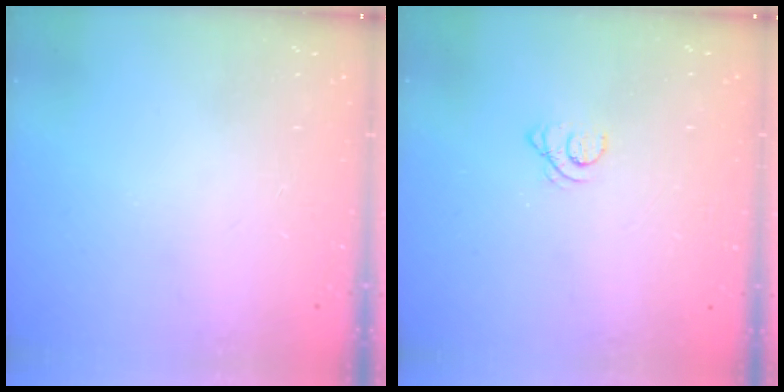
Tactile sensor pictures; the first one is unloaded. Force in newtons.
{"total": 1.7, "press": 1.6, "slide": 0.1}